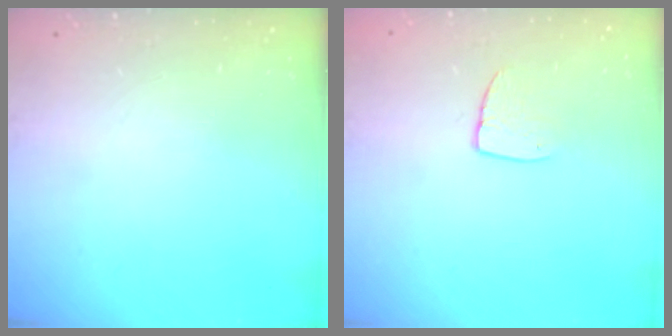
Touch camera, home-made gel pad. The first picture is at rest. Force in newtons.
{"total": 6.1, "press": 6.1, "slide": 0.4}